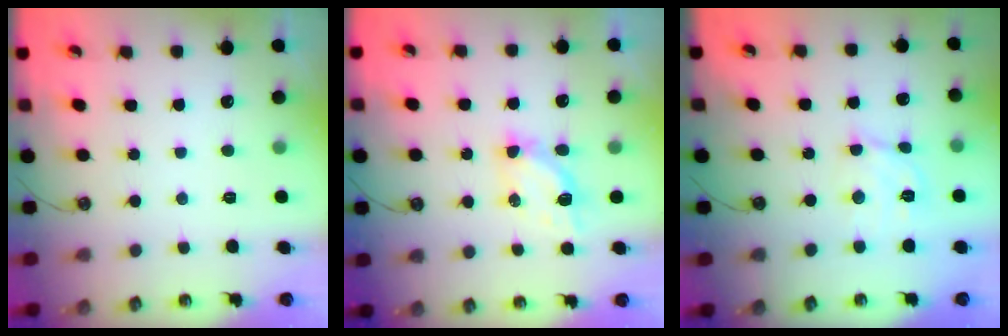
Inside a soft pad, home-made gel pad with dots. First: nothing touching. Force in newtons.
{"total": 5.5, "press": 5.5, "slide": 0.3}
{"total": 8.0, "press": 8.0, "slide": 0.5}